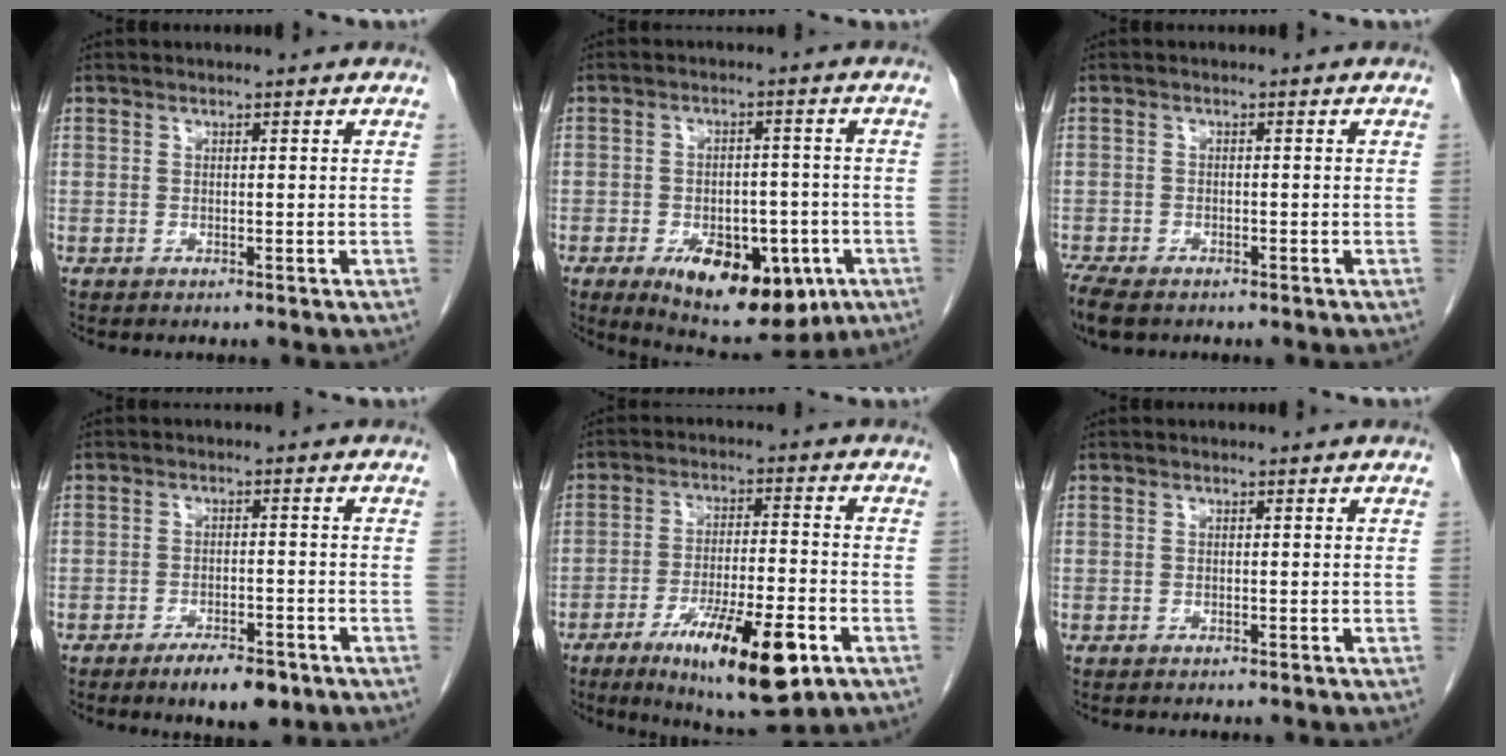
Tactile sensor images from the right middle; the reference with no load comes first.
{"total": 13.7, "force": [-6.4, 6.8, 10.0], "torque": [-0.140, -0.001, -0.082]}
{"total": 6.4, "force": [-4.8, 2.7, 3.3], "torque": [-0.067, -0.015, -0.079]}
{"total": 5.7, "force": [-3.9, 1.9, 3.6], "torque": [-0.056, -0.001, -0.055]}
{"total": 14.8, "force": [-7.5, 2.7, 12.5], "torque": [-0.201, -0.018, -0.111]}
{"total": 1.5, "force": [-1.3, 0.4, 0.6], "torque": [-0.014, -0.003, -0.016]}